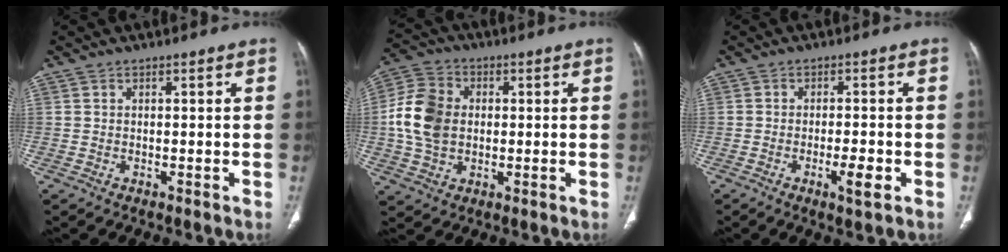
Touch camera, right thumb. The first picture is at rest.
{"total": 11.3, "force": [0.4, 8.5, 7.4], "torque": [-0.137, 0.013, 0.006]}
{"total": 4.2, "force": [-1.6, 0.9, 3.7], "torque": [-0.063, 0.000, -0.028]}